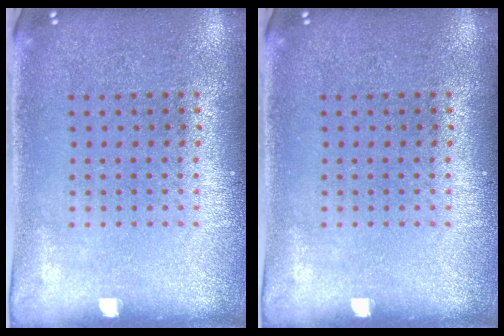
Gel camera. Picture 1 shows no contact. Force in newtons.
{"total": 0.0}